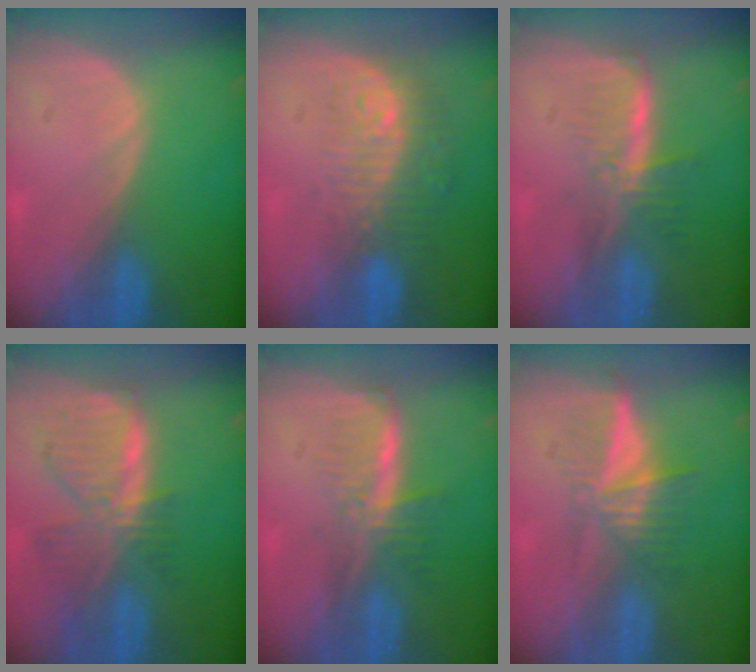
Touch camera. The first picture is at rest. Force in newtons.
{"total": 9.9, "press": 8.2, "slide": 5.5}
{"total": 6.0, "press": 5.2, "slide": 3.0}
{"total": 7.8, "press": 7.0, "slide": 3.5}
{"total": 6.0, "press": 5.2, "slide": 3.0}
{"total": 6.3, "press": 5.3, "slide": 3.5}